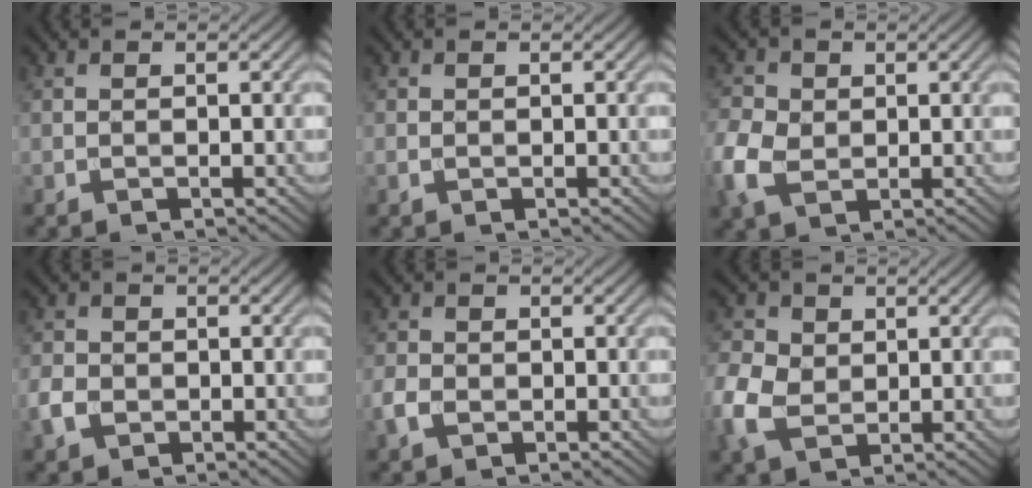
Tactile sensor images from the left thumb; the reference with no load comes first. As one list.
[{"total": 0.6, "force": [0.0, 0.5, 0.3], "torque": [-0.006, -0.002, 0.000]}, {"total": 5.6, "force": [-0.5, 4.4, 3.4], "torque": [-0.099, 0.001, -0.019]}, {"total": 3.3, "force": [-1.0, 2.7, 1.6], "torque": [-0.044, -0.004, -0.024]}, {"total": 2.7, "force": [-0.8, 2.1, 1.5], "torque": [-0.041, -0.005, -0.020]}, {"total": 6.2, "force": [-0.2, 4.9, 3.7], "torque": [-0.108, 0.002, -0.012]}]